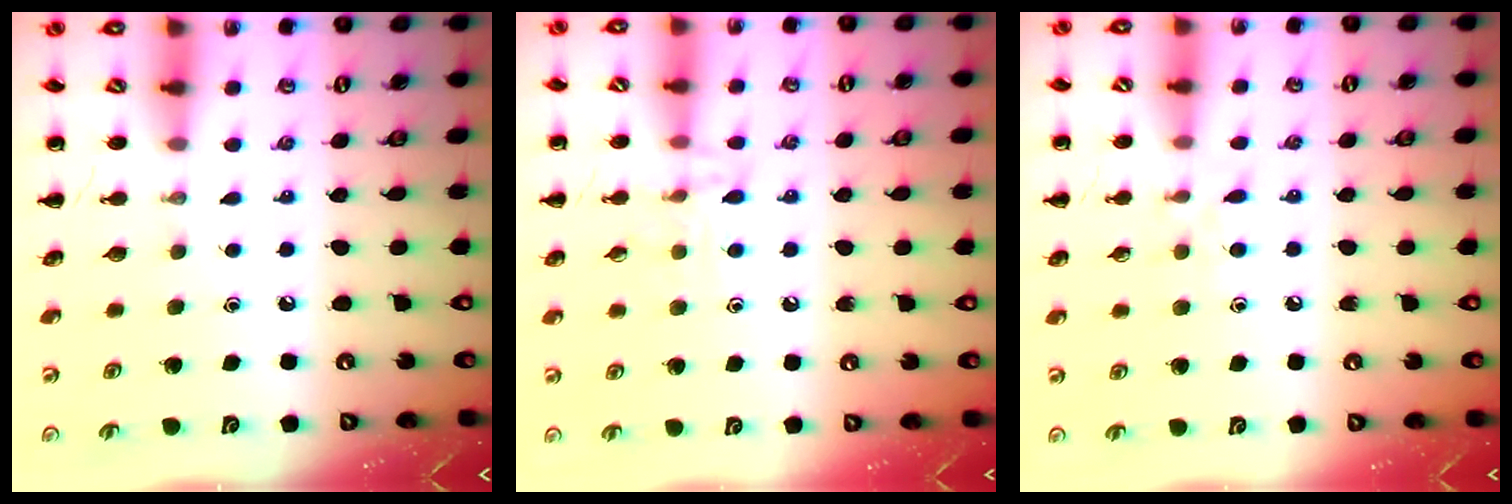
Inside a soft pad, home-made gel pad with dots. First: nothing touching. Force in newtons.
{"total": 8.4, "press": 8.2, "slide": 1.6}
{"total": 5.1, "press": 4.7, "slide": 2.0}